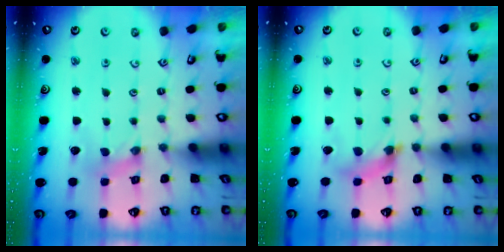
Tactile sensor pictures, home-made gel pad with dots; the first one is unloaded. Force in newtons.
{"total": 5.9, "press": 5.9, "slide": 0.5}